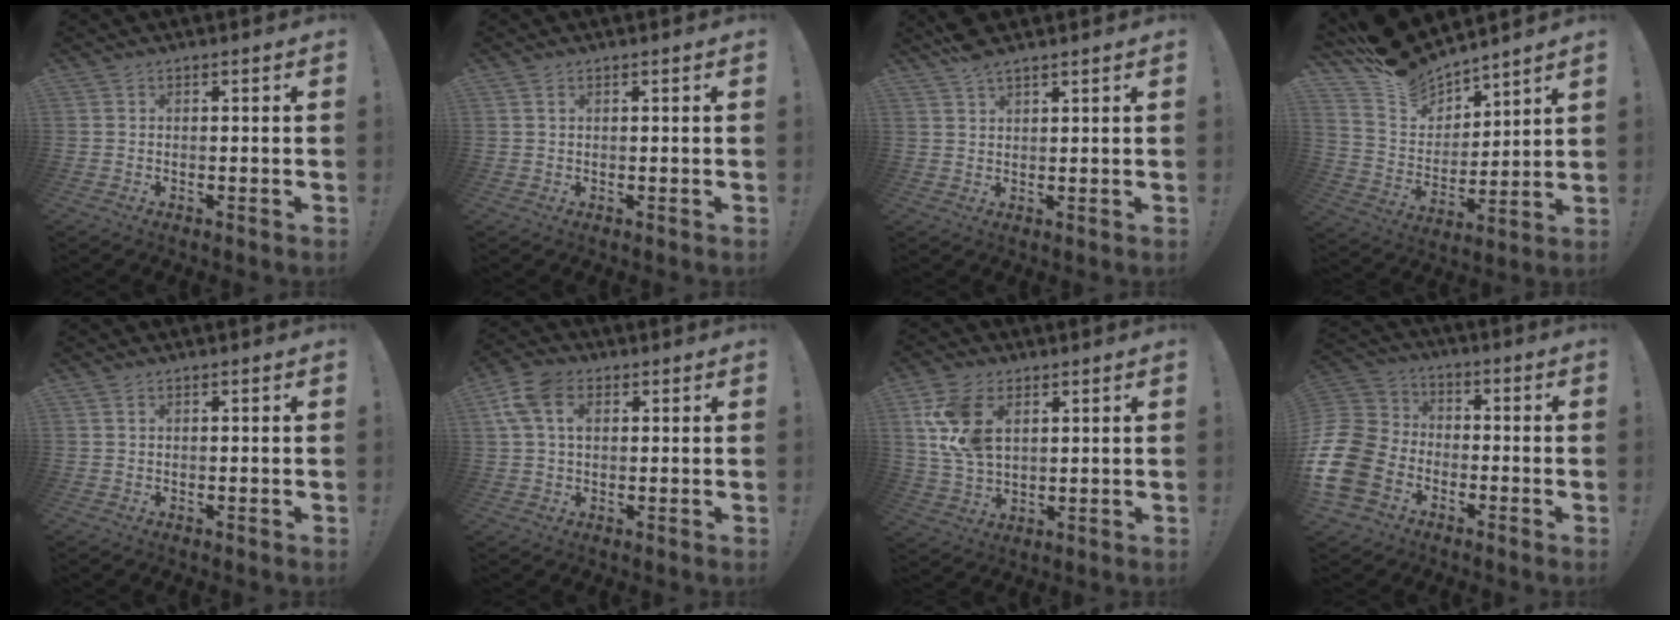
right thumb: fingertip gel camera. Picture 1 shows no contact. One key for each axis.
{"total": 1.1, "fx": 0.6, "fy": 0.4, "fz": 0.9, "tx": -0.011, "ty": -0.002, "tz": 0.008}
{"total": 4.4, "fx": 3.5, "fy": 1.3, "fz": 2.3, "tx": -0.040, "ty": -0.021, "tz": 0.065}
{"total": 12.5, "fx": 11.3, "fy": 4.9, "fz": 1.9, "tx": -0.065, "ty": -0.098, "tz": 0.208}
{"total": 0.9, "fx": 0.4, "fy": 0.4, "fz": 0.7, "tx": -0.015, "ty": 0.001, "tz": 0.008}
{"total": 9.8, "fx": 3.0, "fy": 6.5, "fz": 6.8, "tx": -0.142, "ty": 0.002, "tz": 0.056}
{"total": 13.4, "fx": 4.9, "fy": 8.5, "fz": 9.2, "tx": -0.180, "ty": -0.011, "tz": 0.093}
{"total": 16.3, "fx": -6.3, "fy": 12.3, "fz": 8.7, "tx": -0.176, "ty": 0.049, "tz": -0.106}